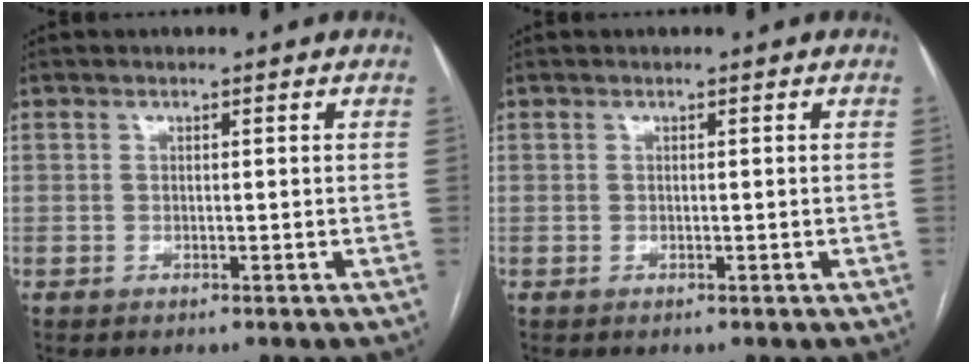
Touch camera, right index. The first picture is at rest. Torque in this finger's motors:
{"motor_torque": [0.00, 0.00, 0.00, 0.00]}